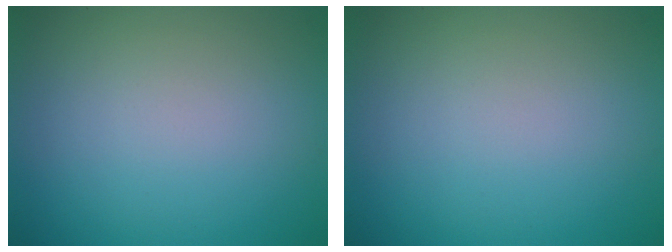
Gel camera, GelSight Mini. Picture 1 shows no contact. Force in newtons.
{"total": 0.0}